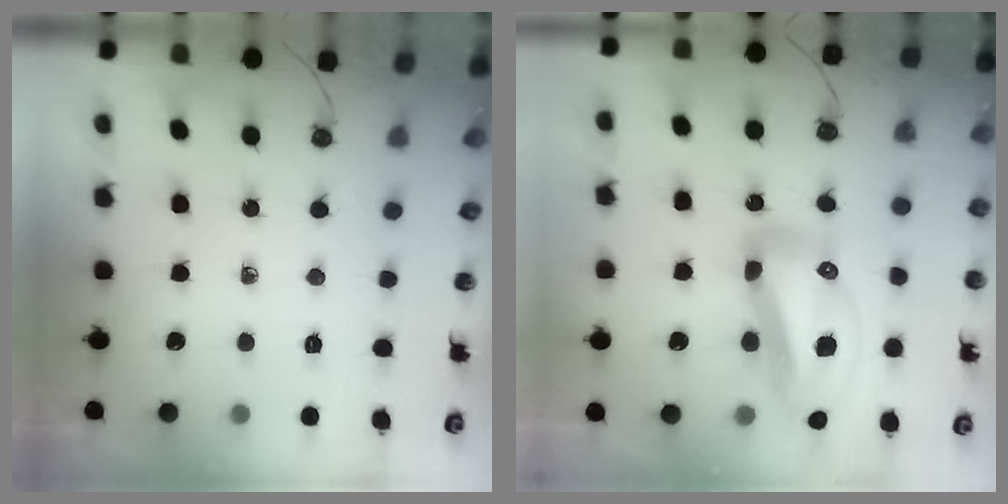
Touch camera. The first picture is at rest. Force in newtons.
{"total": 18.4, "press": 18.3, "slide": 2.4}